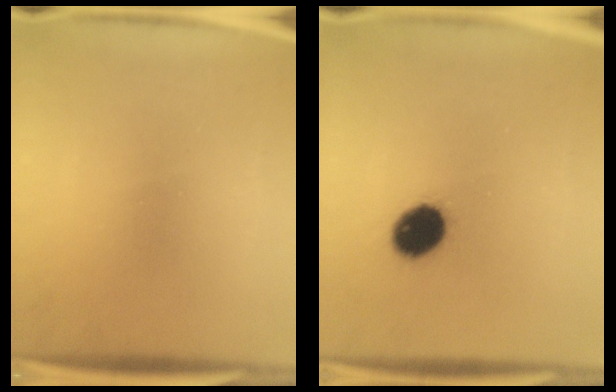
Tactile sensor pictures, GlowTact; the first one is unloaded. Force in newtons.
{"total": 9.2}